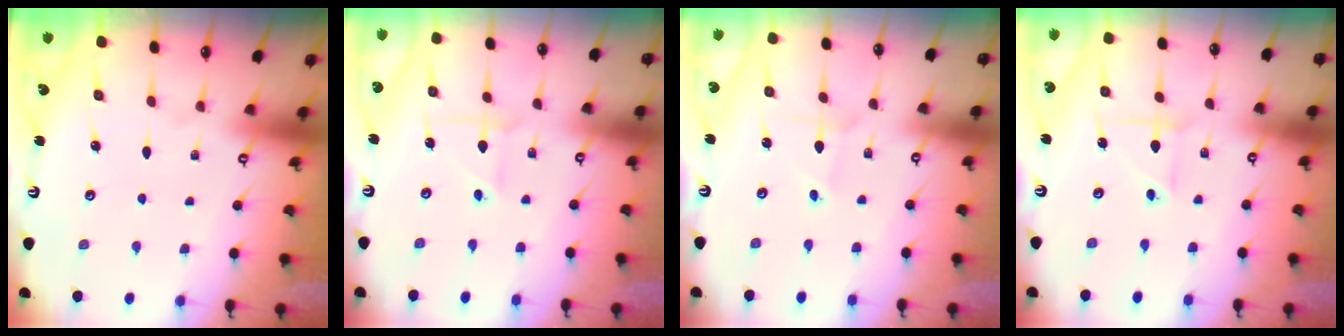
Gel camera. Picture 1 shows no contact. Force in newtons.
{"total": 3.7, "press": 3.7, "slide": 0.2}
{"total": 2.0, "press": 2.0, "slide": 0.1}
{"total": 2.9, "press": 2.9, "slide": 0.2}